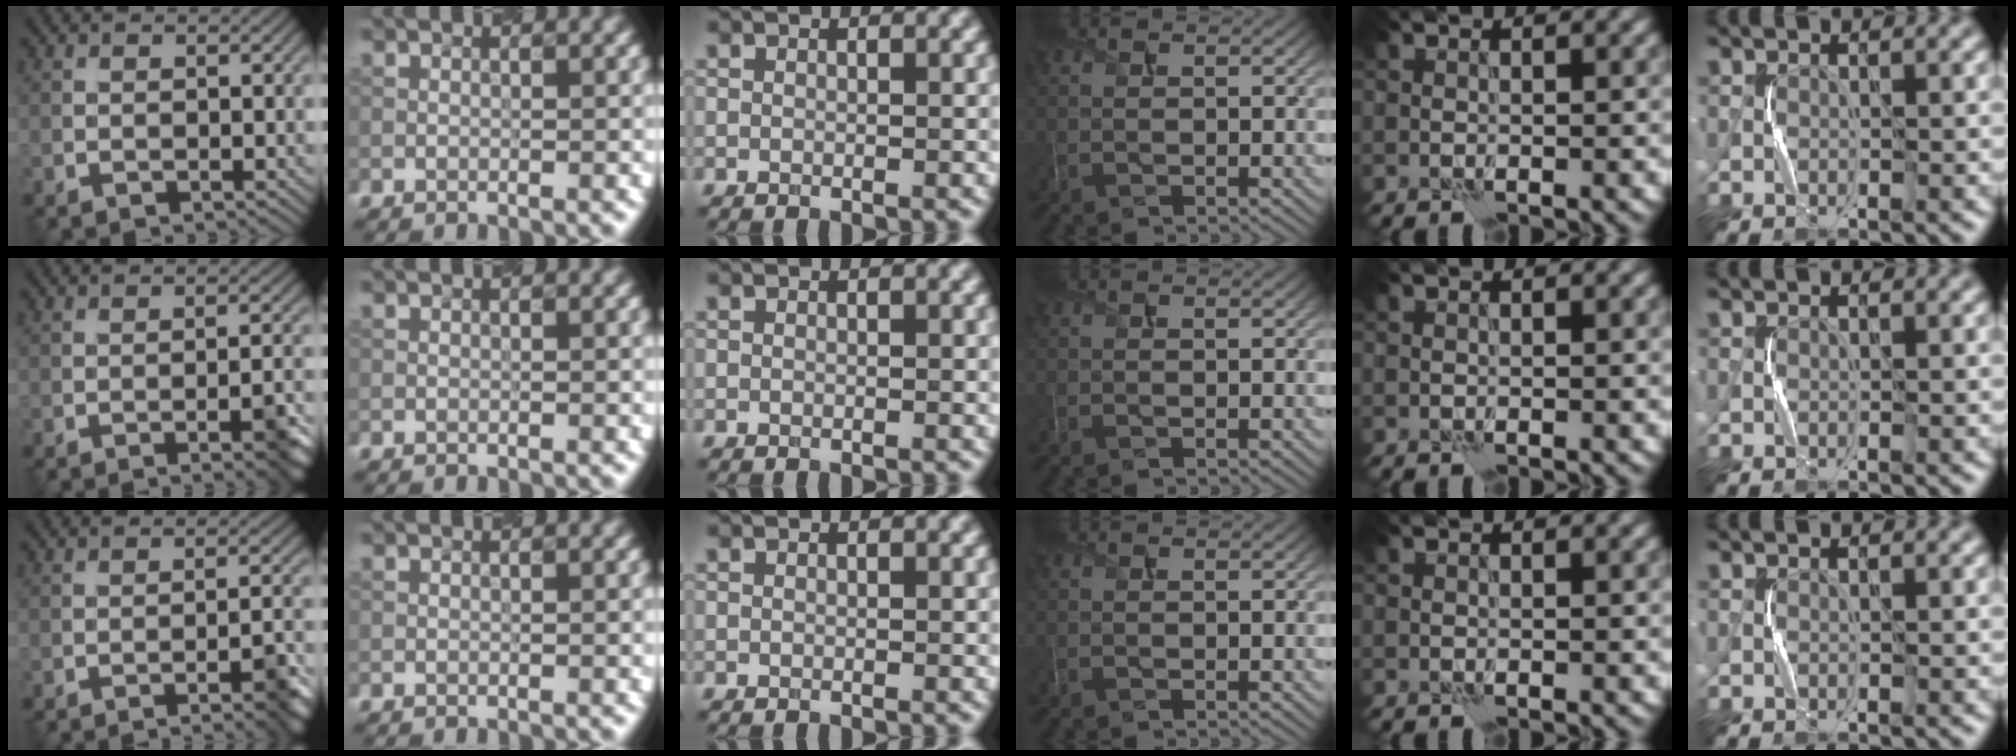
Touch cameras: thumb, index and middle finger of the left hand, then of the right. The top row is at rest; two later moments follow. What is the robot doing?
{"motion": "squeeze", "object": "paper clamp"}